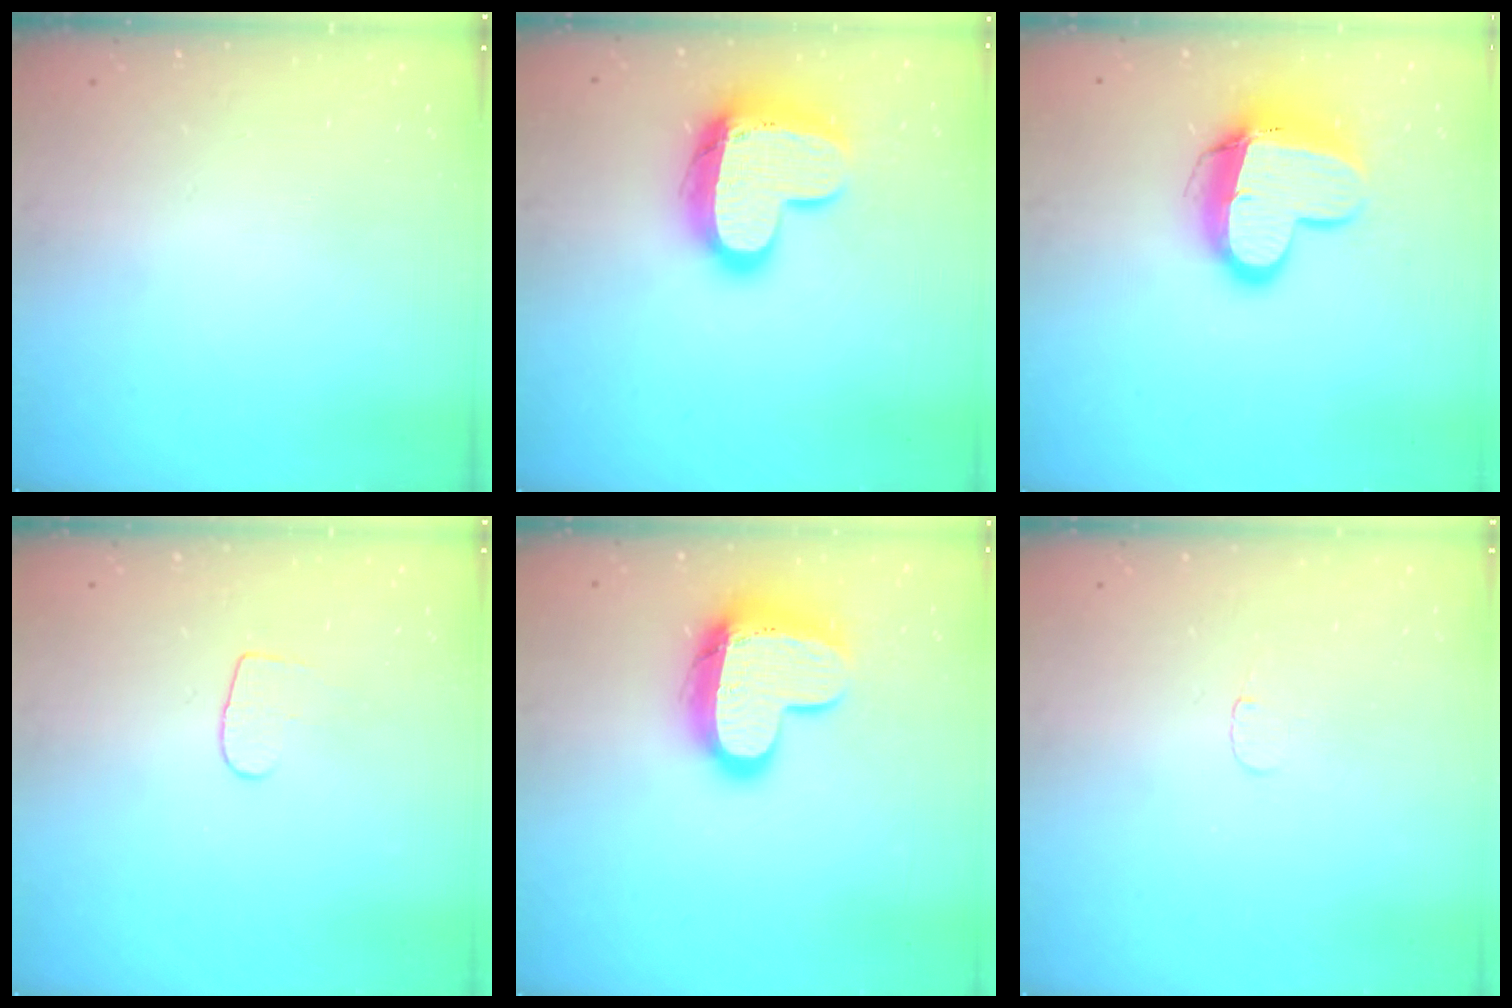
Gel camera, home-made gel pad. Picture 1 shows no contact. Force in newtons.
{"total": 16.3, "press": 16.3, "slide": 1.0}
{"total": 13.5, "press": 13.5, "slide": 1.2}
{"total": 4.3, "press": 4.2, "slide": 0.3}
{"total": 15.1, "press": 15.0, "slide": 1.2}
{"total": 3.1, "press": 3.1, "slide": 0.3}